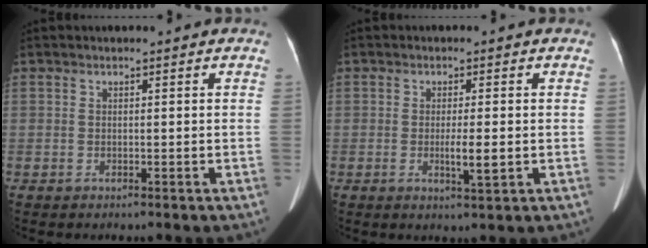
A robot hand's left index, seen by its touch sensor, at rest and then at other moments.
{"total": 3.2, "force": [-0.6, 0.3, 3.2], "torque": [-0.058, -0.005, -0.009]}